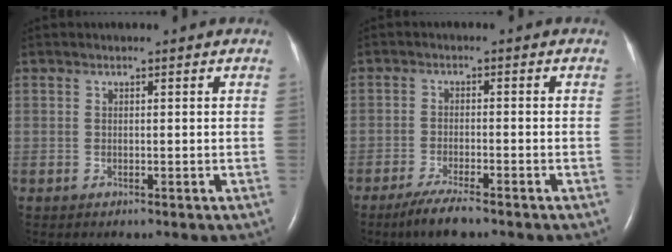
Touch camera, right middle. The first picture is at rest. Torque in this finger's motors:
{"motor_torque": [0.03, -0.04, 0.03, 0.01]}